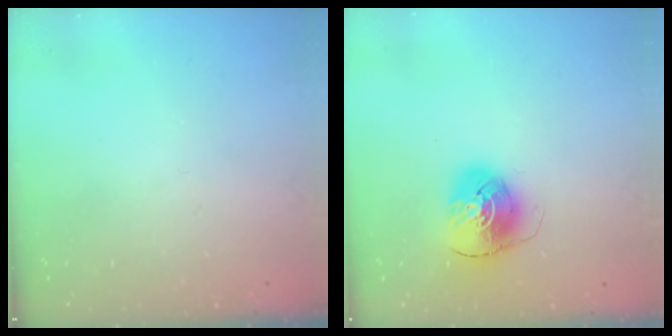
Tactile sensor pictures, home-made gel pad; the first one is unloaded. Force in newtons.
{"total": 7.9, "press": 7.9, "slide": 0.7}